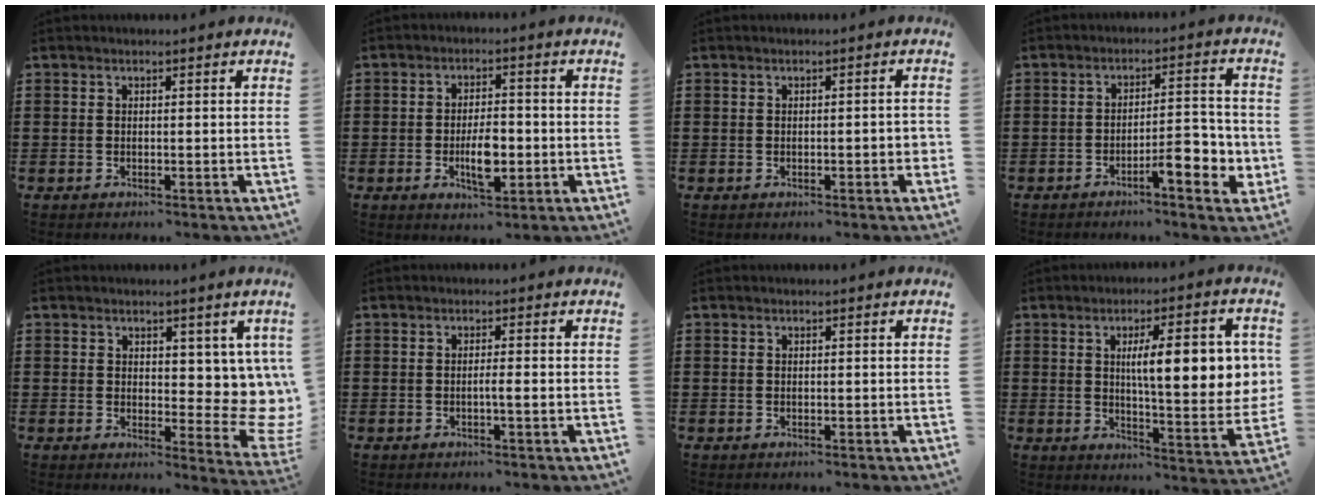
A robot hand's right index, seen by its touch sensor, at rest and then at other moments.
{"total": 5.8, "force": [-1.3, 2.4, 5.1], "torque": [-0.108, 0.000, -0.029]}
{"total": 1.6, "force": [-0.4, 0.4, 1.5], "torque": [-0.025, -0.001, -0.006]}
{"total": 6.6, "force": [-3.2, 1.7, 5.5], "torque": [-0.071, -0.003, -0.056]}
{"total": 5.6, "force": [2.6, 3.8, 3.2], "torque": [-0.043, -0.017, 0.047]}
{"total": 1.5, "force": [-0.5, -0.3, 1.4], "torque": [-0.023, -0.005, -0.011]}
{"total": 0.0}
{"total": 11.4, "force": [2.4, 2.8, 10.8], "torque": [-0.169, -0.001, 0.032]}